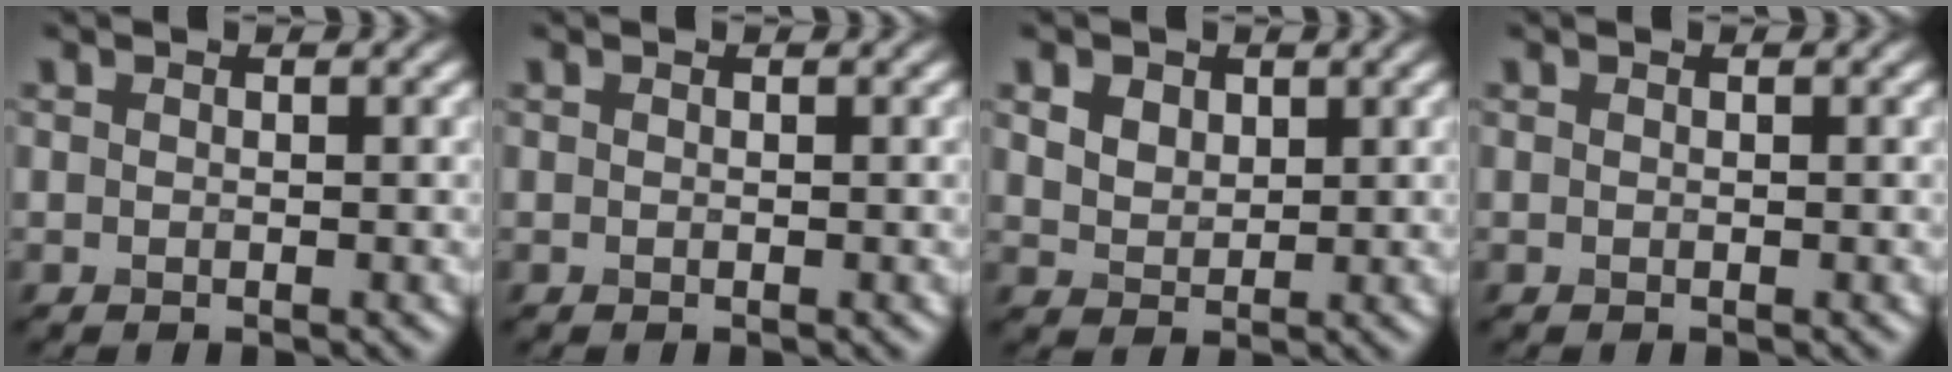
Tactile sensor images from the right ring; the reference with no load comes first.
{"total": 0.0}
{"total": 4.0, "force": [2.2, 2.6, 2.0], "torque": [-0.055, 0.012, 0.034]}
{"total": 0.0}